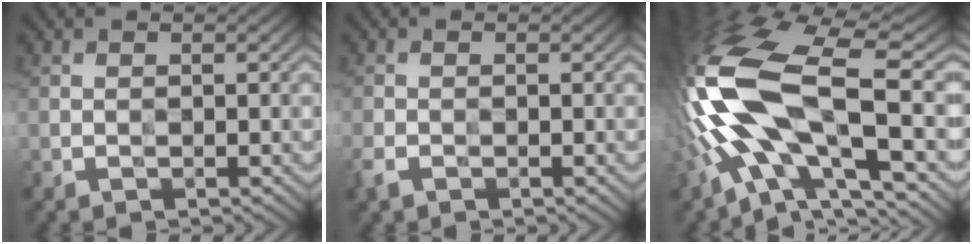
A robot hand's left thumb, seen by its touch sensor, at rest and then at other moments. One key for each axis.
{"total": 1.8, "fx": -1.2, "fy": 1.1, "fz": 0.9, "tx": -0.028, "ty": -0.006, "tz": -0.028}
{"total": 18.1, "fx": -3.2, "fy": 7.4, "fz": 16.2, "tx": -0.362, "ty": -0.004, "tz": -0.061}